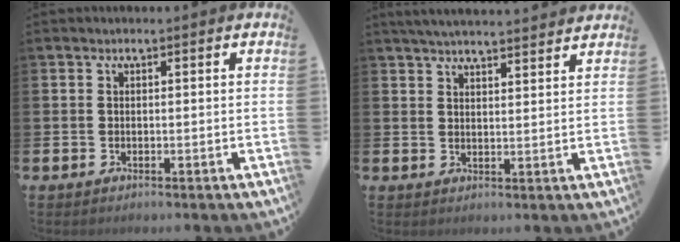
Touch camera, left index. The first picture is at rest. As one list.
[{"total": 4.2, "force": [4.2, -0.1, 0.6], "torque": [-0.019, -0.019, 0.076]}]